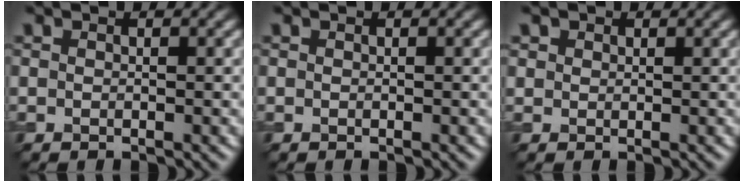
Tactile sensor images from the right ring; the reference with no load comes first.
{"total": 0.0}
{"total": 1.2, "force": [0.8, 0.9, 0.2], "torque": [-0.003, -0.002, 0.009]}